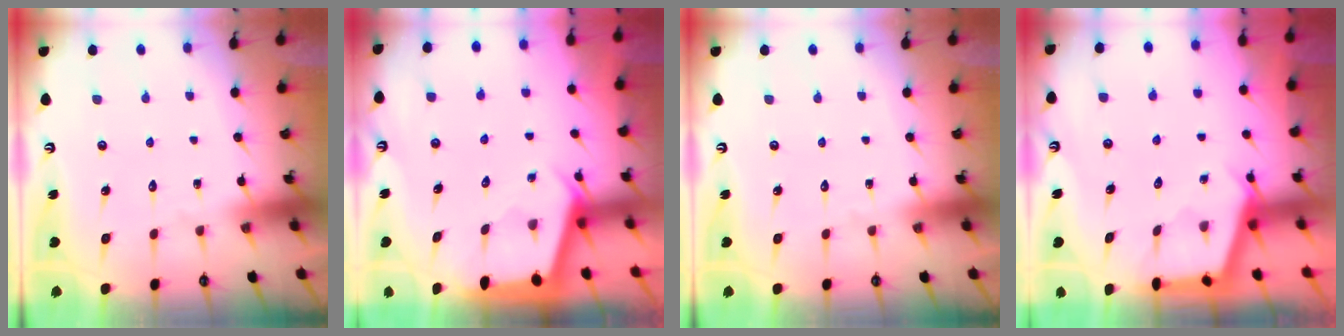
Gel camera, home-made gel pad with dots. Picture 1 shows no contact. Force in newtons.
{"total": 2.2, "press": 2.2, "slide": 0.3}
{"total": 0.0}
{"total": 2.8, "press": 2.8, "slide": 0.3}